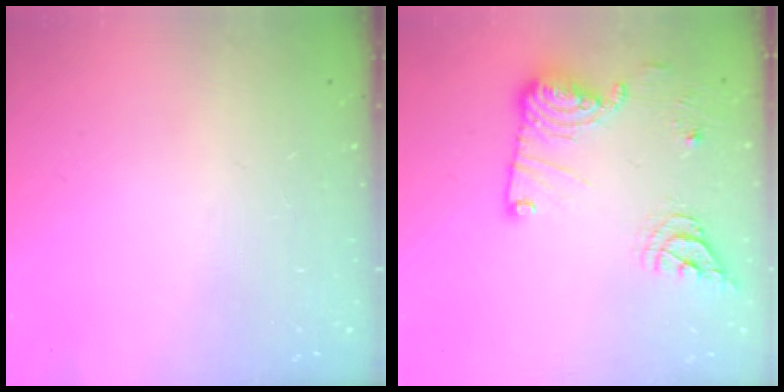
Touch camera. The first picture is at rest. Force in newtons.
{"total": 15.4, "press": 15.3, "slide": 1.5}